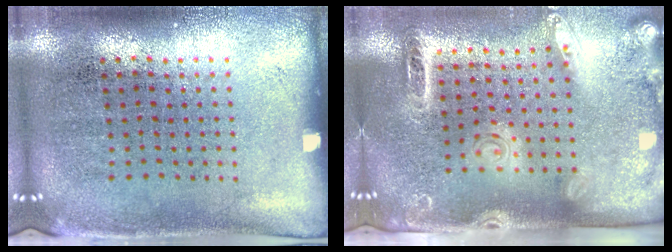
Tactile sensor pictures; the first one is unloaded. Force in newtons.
{"total": 2.5, "press": 1.9, "slide": 1.6}